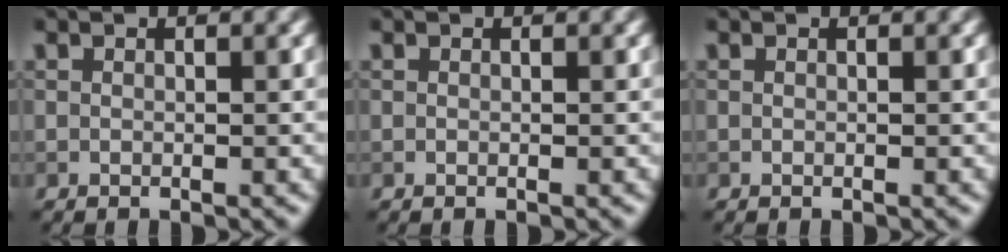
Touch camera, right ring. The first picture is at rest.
{"total": 0.0}
{"total": 0.0}